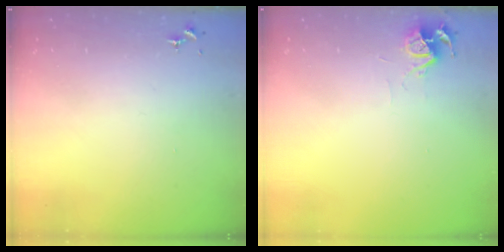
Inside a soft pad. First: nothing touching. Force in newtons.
{"total": 6.0, "press": 6.0, "slide": 0.6}